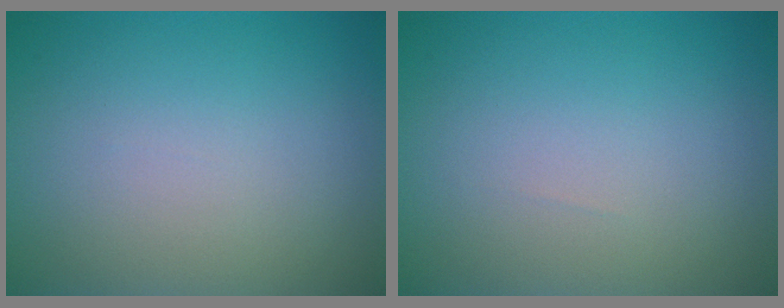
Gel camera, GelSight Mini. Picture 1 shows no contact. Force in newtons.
{"total": 0.0}